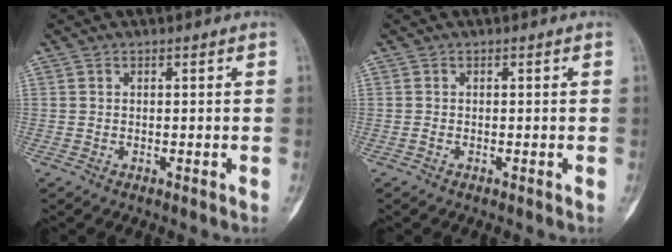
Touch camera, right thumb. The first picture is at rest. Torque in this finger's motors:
{"motor_torque": [0.15, 0.01, 0.10, -0.10, 0.11]}